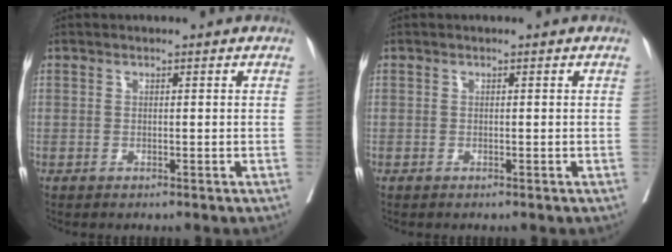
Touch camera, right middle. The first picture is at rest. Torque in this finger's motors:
{"motor_torque": [0.85, -0.94, 0.02, -0.08]}